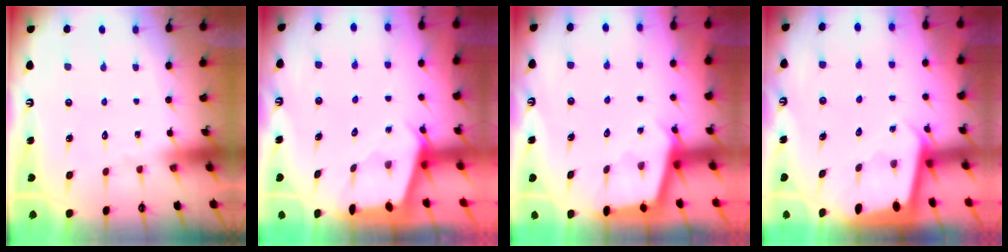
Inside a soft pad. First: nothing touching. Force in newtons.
{"total": 2.5, "press": 2.5, "slide": 0.2}
{"total": 3.0, "press": 2.9, "slide": 0.3}
{"total": 1.8, "press": 1.8, "slide": 0.1}